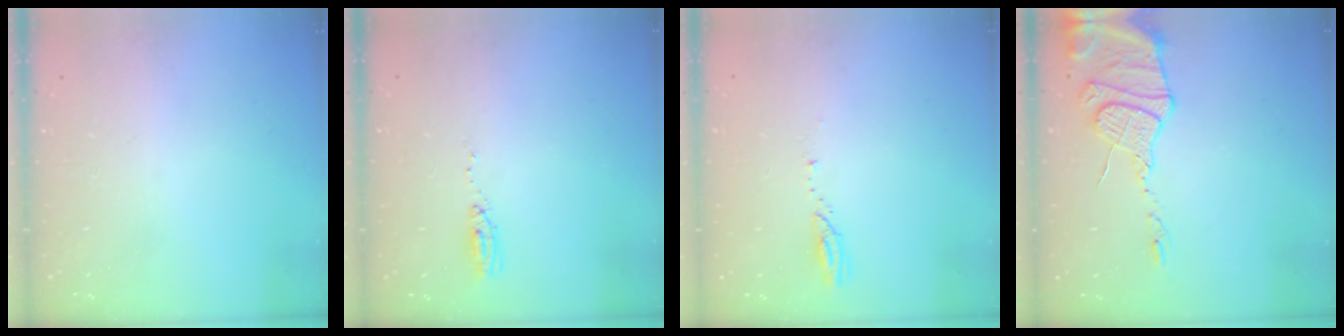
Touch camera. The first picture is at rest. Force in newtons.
{"total": 3.9, "press": 3.7, "slide": 1.2}
{"total": 3.3, "press": 3.3, "slide": 0.3}
{"total": 14.4, "press": 14.4, "slide": 1.4}